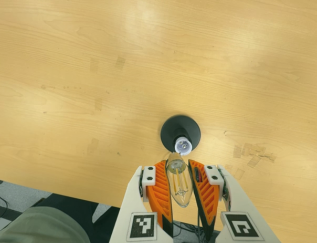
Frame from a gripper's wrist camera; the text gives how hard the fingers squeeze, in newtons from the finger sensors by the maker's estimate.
{"total": 18.9, "left": 19.8, "right": 18.1}